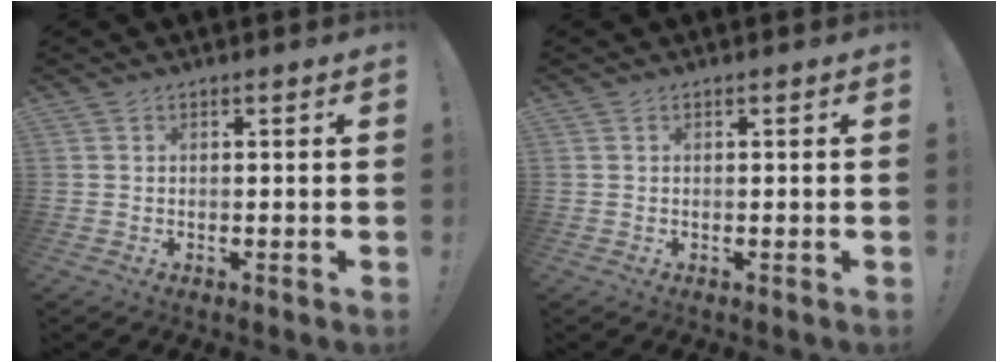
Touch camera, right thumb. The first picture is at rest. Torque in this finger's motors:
{"motor_torque": [0.00, 0.18, 0.16, -0.02, -0.03]}